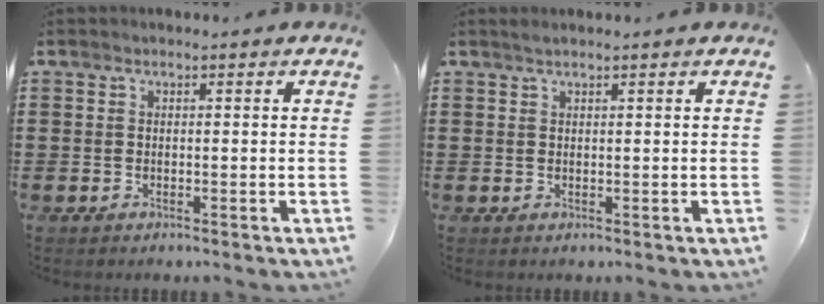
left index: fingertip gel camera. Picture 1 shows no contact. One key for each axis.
{"total": 0.9, "fx": 0.7, "fy": 0.0, "fz": 0.6, "tx": -0.011, "ty": 0.000, "tz": 0.013}